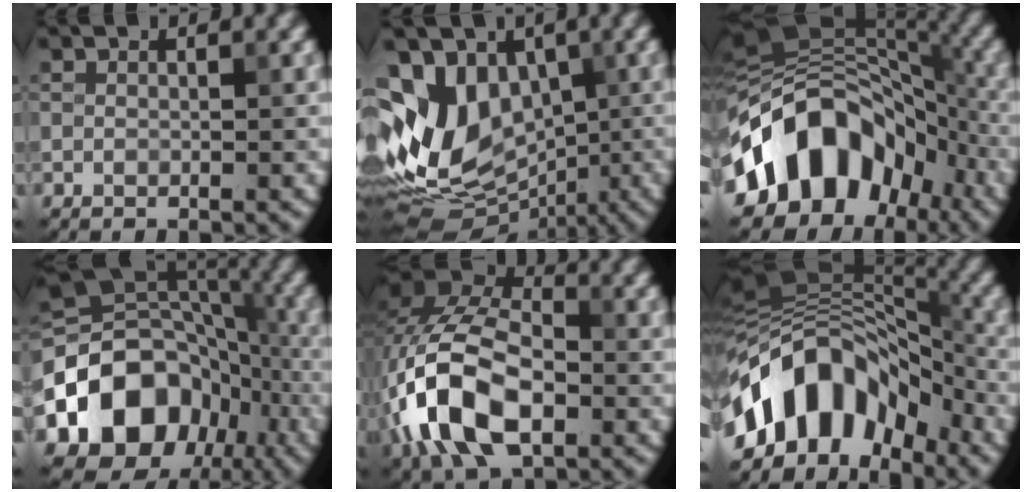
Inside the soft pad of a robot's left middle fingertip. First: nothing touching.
{"total": 12.9, "force": [-0.2, 9.2, 9.0], "torque": [-0.152, 0.005, -0.006]}
{"total": 13.3, "force": [-5.0, 9.5, 7.8], "torque": [-0.121, 0.020, -0.103]}
{"total": 13.1, "force": [-5.1, 10.1, 6.7], "torque": [-0.127, 0.000, -0.097]}
{"total": 11.8, "force": [-3.7, 6.9, 8.8], "torque": [-0.188, 0.004, -0.084]}
{"total": 12.3, "force": [-5.3, 7.8, 8.0], "torque": [-0.124, 0.030, -0.110]}